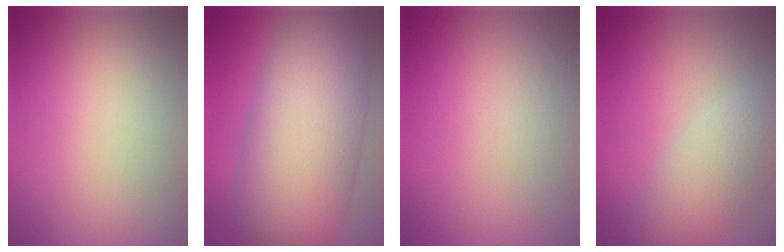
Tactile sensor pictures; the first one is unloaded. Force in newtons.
{"total": 11.9, "press": 11.9, "slide": 0.4}
{"total": 0.0}
{"total": 4.7, "press": 4.7, "slide": 0.4}